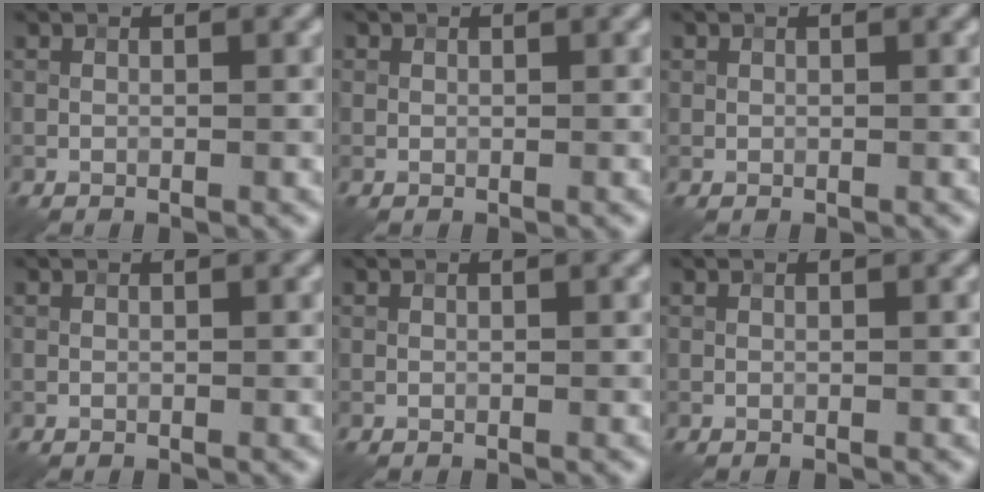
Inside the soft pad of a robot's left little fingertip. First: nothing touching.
{"total": 0.8, "force": [0.4, 0.7, 0.0], "torque": [0.010, -0.003, 0.001]}
{"total": 0.5, "force": [0.2, 0.5, -0.2], "torque": [0.012, -0.001, 0.002]}
{"total": 0.0}
{"total": 0.0}
{"total": 0.0}